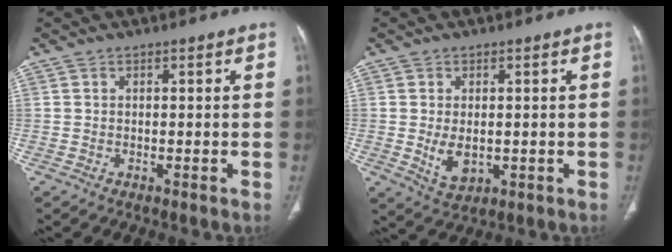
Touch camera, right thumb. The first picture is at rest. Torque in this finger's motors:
{"motor_torque": [-0.28, 0.33, 0.30, 0.43, 0.20]}